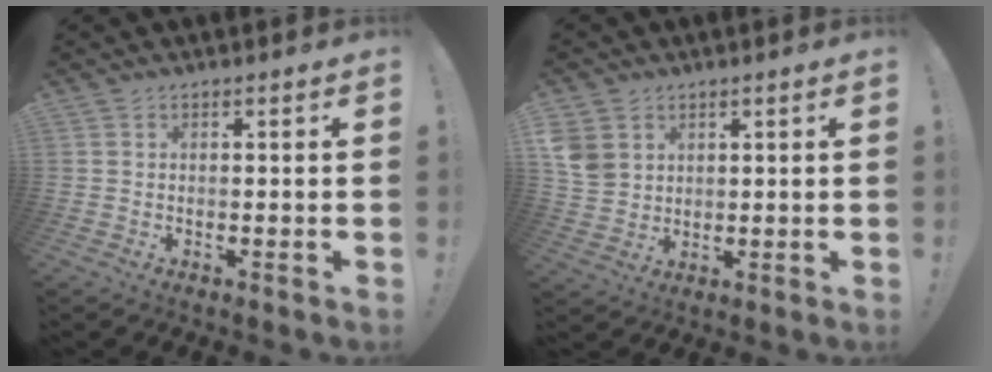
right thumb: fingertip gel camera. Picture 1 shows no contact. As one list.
[{"total": 6.9, "force": [3.1, 5.6, 2.7], "torque": [-0.052, -0.016, 0.061]}]